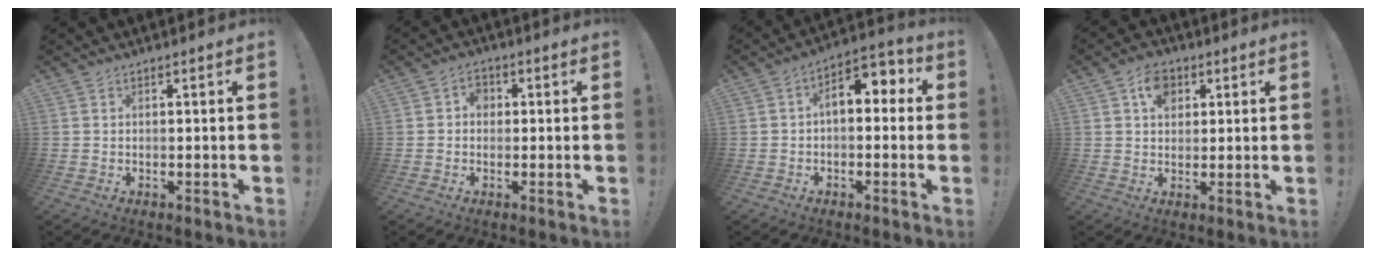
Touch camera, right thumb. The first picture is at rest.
{"total": 3.7, "force": [0.0, 3.0, 2.2], "torque": [-0.040, 0.010, 0.000]}
{"total": 8.7, "force": [1.2, 5.1, 7.0], "torque": [-0.098, 0.008, 0.023]}
{"total": 6.9, "force": [2.8, 5.1, 3.6], "torque": [-0.056, 0.001, 0.051]}